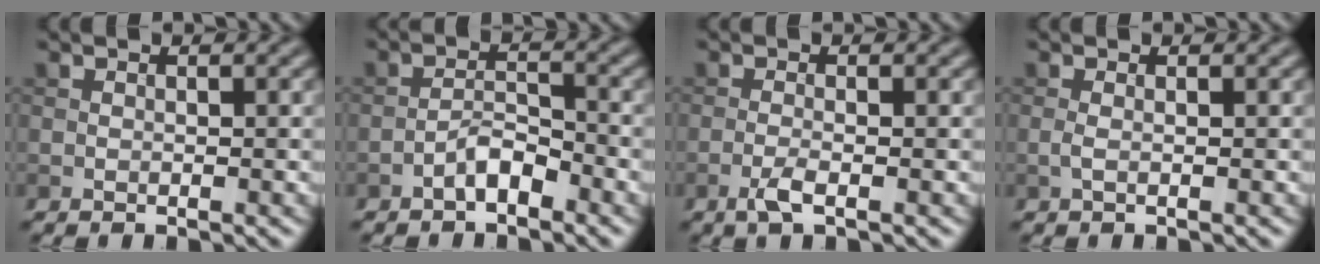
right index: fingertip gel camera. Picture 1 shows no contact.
{"total": 2.3, "force": [-1.6, 0.7, 1.4], "torque": [-0.022, 0.011, -0.032]}
{"total": 1.8, "force": [-0.9, 0.4, 1.4], "torque": [-0.033, 0.001, -0.023]}
{"total": 0.8, "force": [-0.1, 0.2, 0.8], "torque": [-0.019, -0.002, -0.003]}